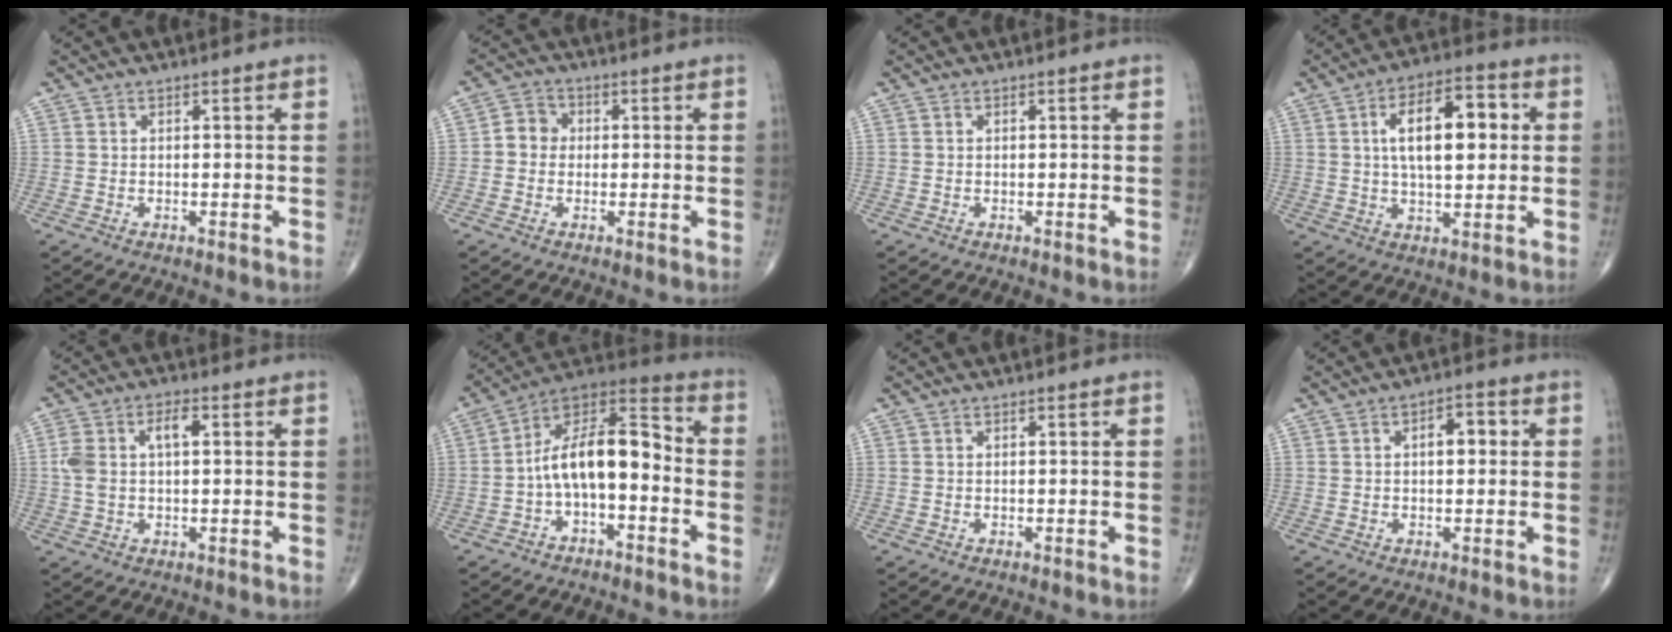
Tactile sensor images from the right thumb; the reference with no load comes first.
{"total": 4.1, "force": [-0.1, 3.7, 1.8], "torque": [-0.013, 0.012, -0.012]}
{"total": 0.0}
{"total": 13.9, "force": [2.5, 6.3, 12.1], "torque": [-0.178, 0.011, 0.038]}
{"total": 6.9, "force": [1.2, 3.5, 5.9], "torque": [-0.133, 0.022, 0.024]}
{"total": 13.7, "force": [-2.6, 6.5, 11.7], "torque": [-0.182, 0.068, -0.055]}
{"total": 0.0}
{"total": 4.6, "force": [0.7, 2.4, 3.8], "torque": [-0.042, 0.012, 0.005]}